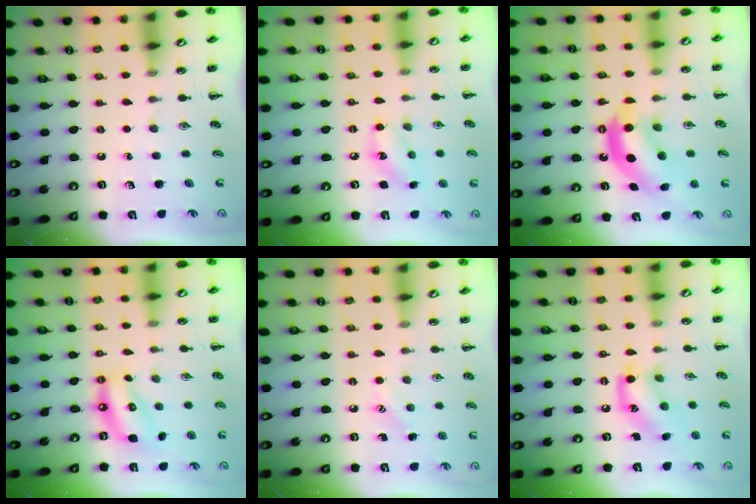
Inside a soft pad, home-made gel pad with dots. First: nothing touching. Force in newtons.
{"total": 8.6, "press": 8.5, "slide": 0.8}
{"total": 11.9, "press": 11.5, "slide": 3.0}
{"total": 11.7, "press": 11.3, "slide": 3.1}
{"total": 6.0, "press": 5.8, "slide": 1.7}
{"total": 12.0, "press": 12.0, "slide": 0.7}